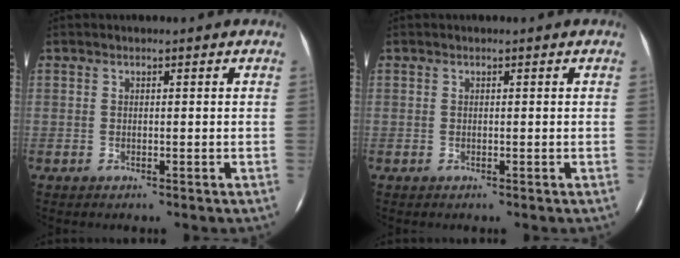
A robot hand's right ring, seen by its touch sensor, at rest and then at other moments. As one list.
[{"total": 0.0}]